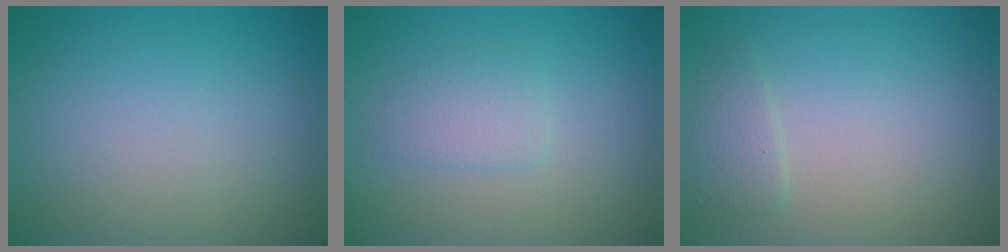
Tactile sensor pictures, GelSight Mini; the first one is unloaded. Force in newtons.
{"total": 1.8, "press": 1.8, "slide": 0.1}
{"total": 1.4, "press": 1.4, "slide": 0.1}